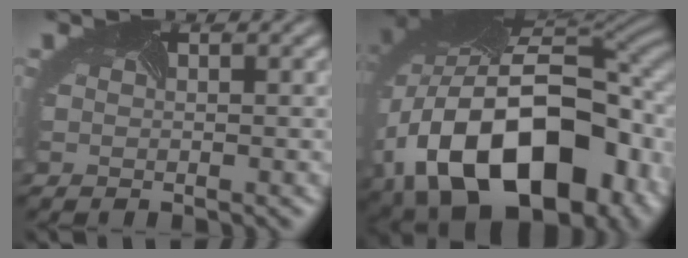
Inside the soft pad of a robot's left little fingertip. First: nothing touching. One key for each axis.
{"total": 18.6, "fx": -3.9, "fy": 12.3, "fz": 13.4, "tx": -0.264, "ty": -0.028, "tz": -0.042}